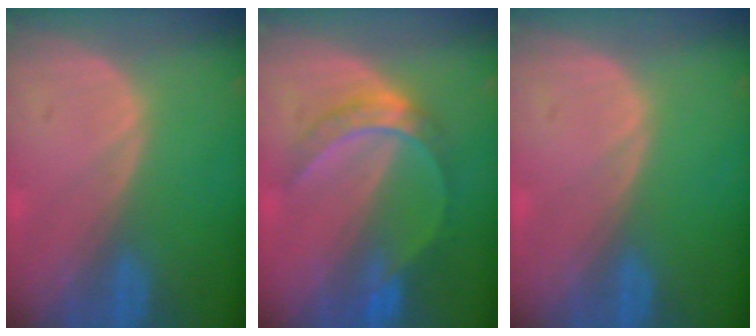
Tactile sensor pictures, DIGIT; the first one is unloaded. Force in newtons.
{"total": 5.8, "press": 5.6, "slide": 1.2}
{"total": 0.0}